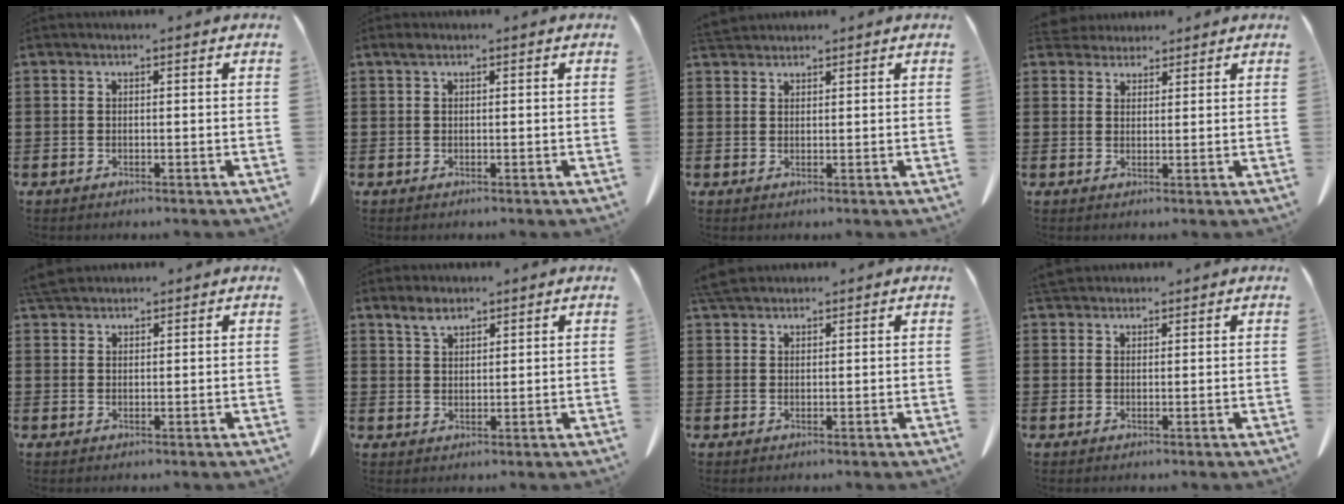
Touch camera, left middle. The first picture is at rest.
{"total": 0.6, "force": [0.3, 0.3, 0.4], "torque": [-0.010, 0.002, 0.006]}
{"total": 2.2, "force": [2.1, 0.4, 0.5], "torque": [-0.016, -0.001, 0.043]}
{"total": 2.7, "force": [2.6, 0.8, 0.1], "torque": [-0.009, -0.002, 0.051]}
{"total": 3.1, "force": [2.9, 0.6, 1.1], "torque": [-0.030, -0.001, 0.057]}
{"total": 3.1, "force": [2.3, 1.1, 1.7], "torque": [-0.037, 0.000, 0.044]}
{"total": 3.1, "force": [2.8, 0.7, 1.2], "torque": [-0.032, -0.001, 0.056]}
{"total": 2.8, "force": [2.5, 0.7, 0.9], "torque": [-0.024, 0.000, 0.051]}